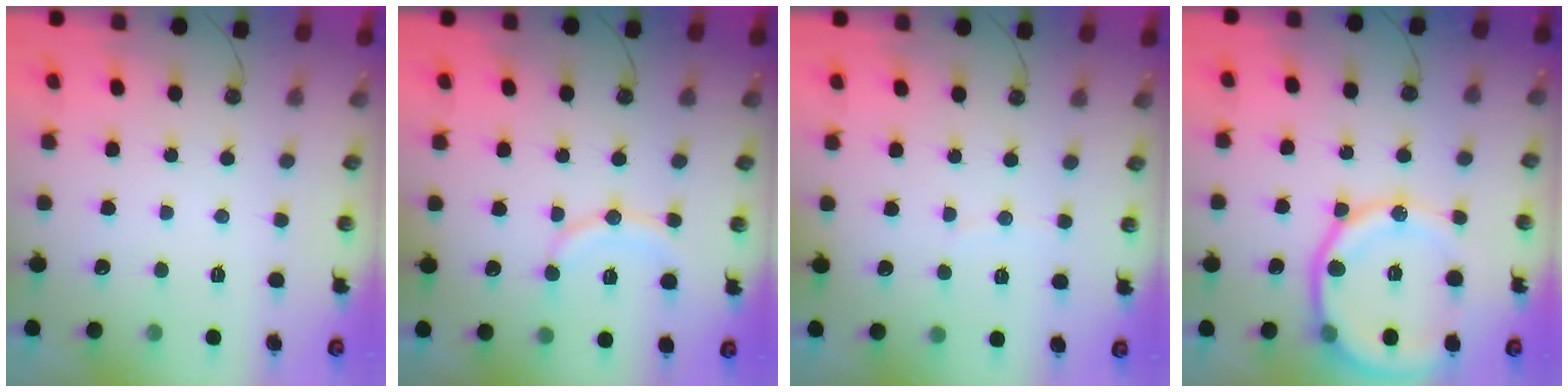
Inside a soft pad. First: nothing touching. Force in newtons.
{"total": 10.7, "press": 10.6, "slide": 1.9}
{"total": 2.7, "press": 2.7, "slide": 0.3}
{"total": 16.4, "press": 16.3, "slide": 1.9}